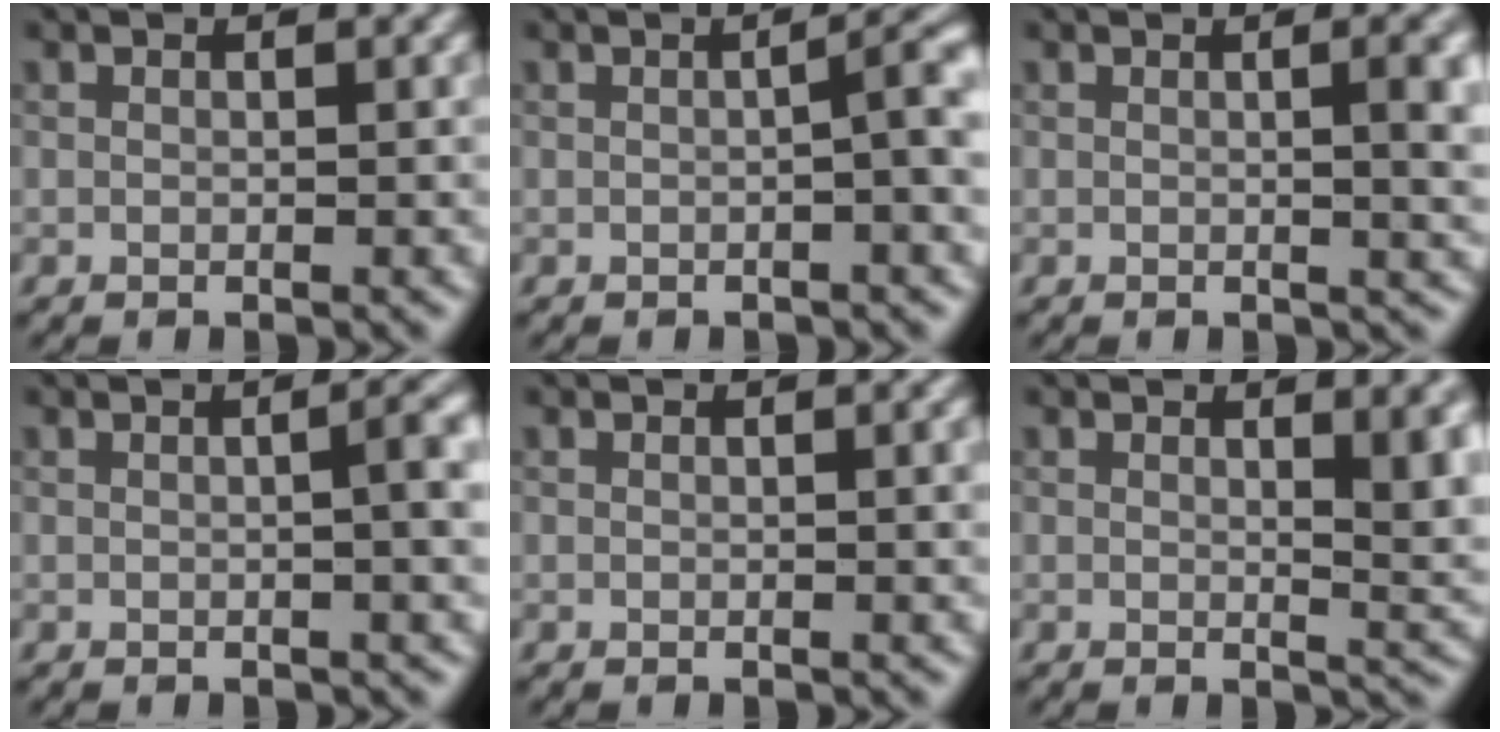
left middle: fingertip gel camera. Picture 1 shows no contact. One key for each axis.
{"total": 3.4, "fx": -0.2, "fy": 0.7, "fz": 3.3, "tx": -0.041, "ty": 0.014, "tz": -0.009}
{"total": 3.9, "fx": 0.4, "fy": 1.1, "fz": 3.7, "tx": -0.041, "ty": 0.008, "tz": 0.001}
{"total": 3.5, "fx": 0.1, "fy": 1.0, "fz": 3.4, "tx": -0.038, "ty": 0.012, "tz": -0.003}
{"total": 0.7, "fx": 0.1, "fy": 0.1, "fz": 0.6, "tx": -0.007, "ty": 0.000, "tz": 0.000}
{"total": 4.6, "fx": 1.6, "fy": 1.5, "fz": 4.0, "tx": -0.036, "ty": -0.003, "tz": 0.022}